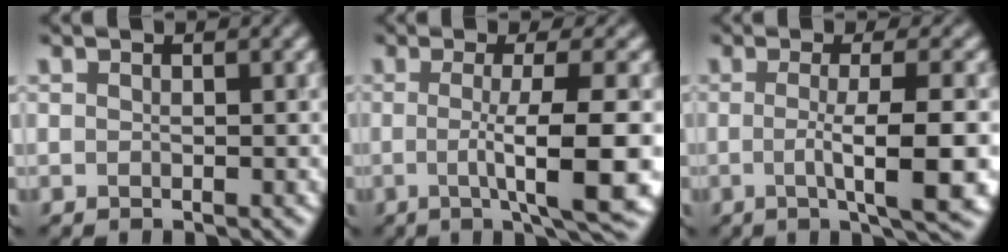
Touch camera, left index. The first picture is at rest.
{"total": 7.9, "force": [-1.3, 1.5, 7.6], "torque": [-0.107, -0.003, -0.016]}
{"total": 6.8, "force": [-1.2, 1.4, 6.6], "torque": [-0.092, 0.000, -0.015]}